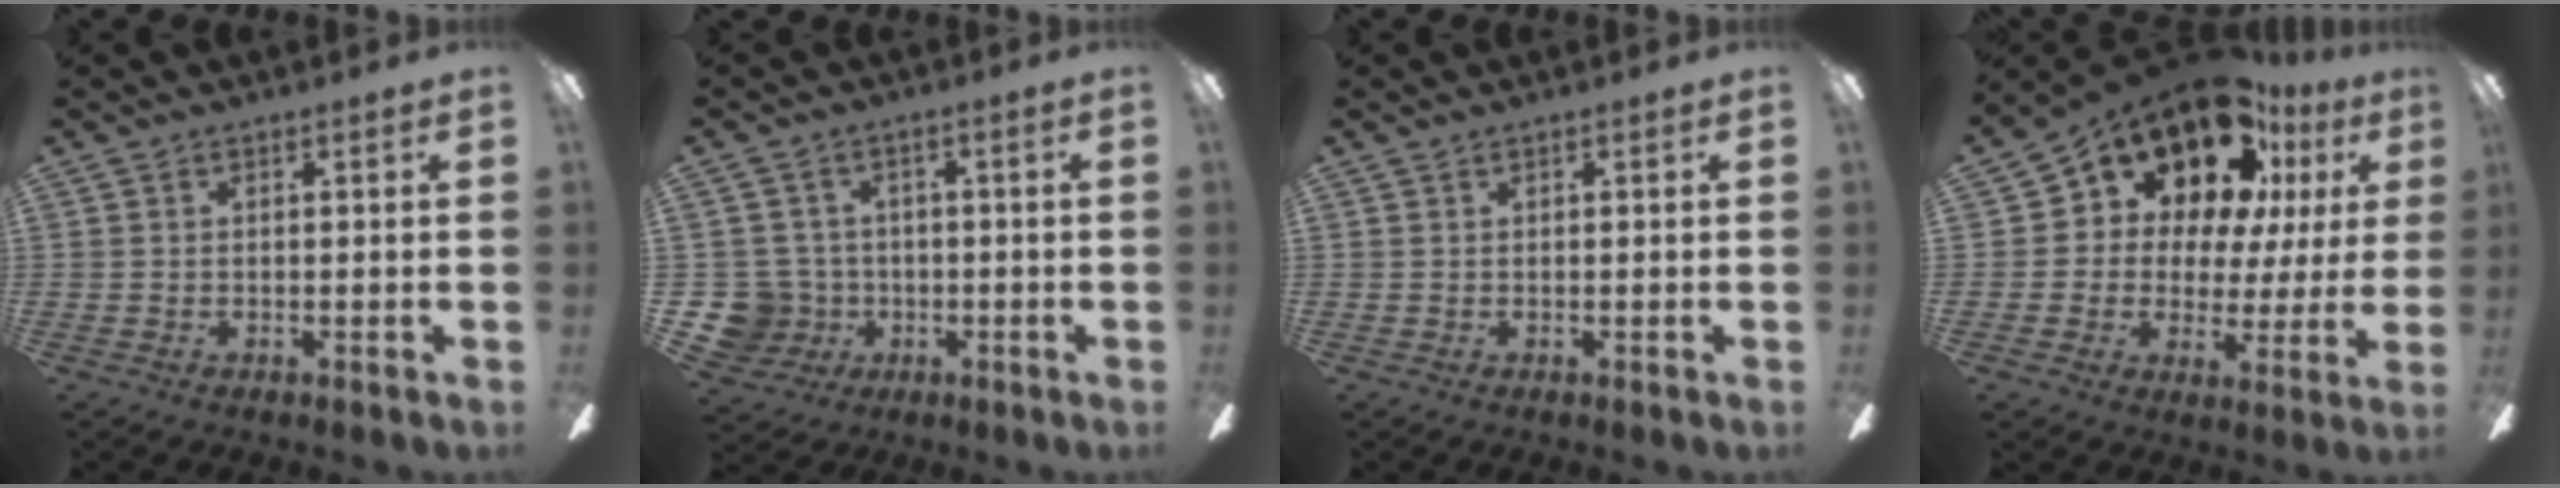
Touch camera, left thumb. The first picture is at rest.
{"total": 7.7, "force": [-1.0, 7.5, 1.4], "torque": [-0.068, 0.005, -0.013]}
{"total": 0.0}
{"total": 17.4, "force": [12.3, 8.7, 8.6], "torque": [-0.161, -0.083, 0.213]}